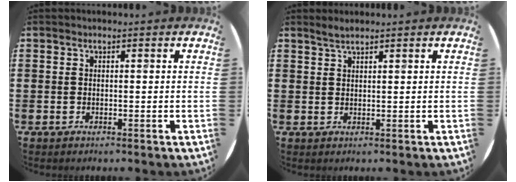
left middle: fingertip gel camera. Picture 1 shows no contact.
{"total": 1.5, "force": [1.4, 0.1, 0.5], "torque": [-0.011, 0.002, 0.027]}